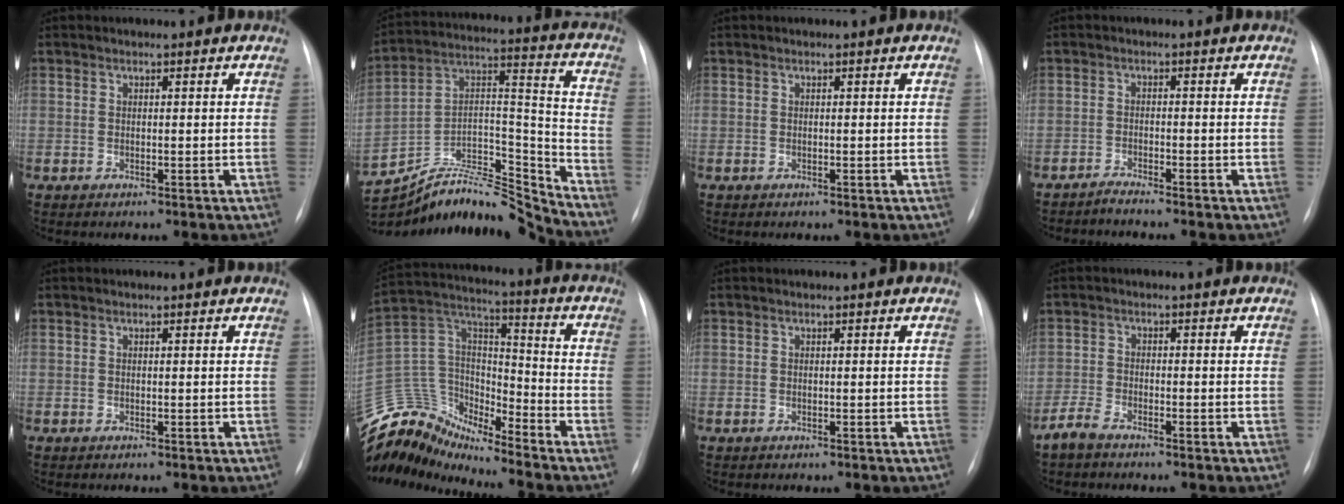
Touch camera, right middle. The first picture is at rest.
{"total": 19.8, "force": [-19.5, 0.4, 3.0], "torque": [-0.054, 0.064, -0.330]}
{"total": 0.0}
{"total": 1.6, "force": [-1.5, -0.5, 0.0], "torque": [-0.001, -0.007, -0.030]}
{"total": 0.0}
{"total": 13.0, "force": [-12.7, 2.4, 0.9], "torque": [-0.026, 0.082, -0.244]}
{"total": 0.0}
{"total": 2.8, "force": [-2.4, 0.6, 1.3], "torque": [-0.036, -0.005, -0.049]}